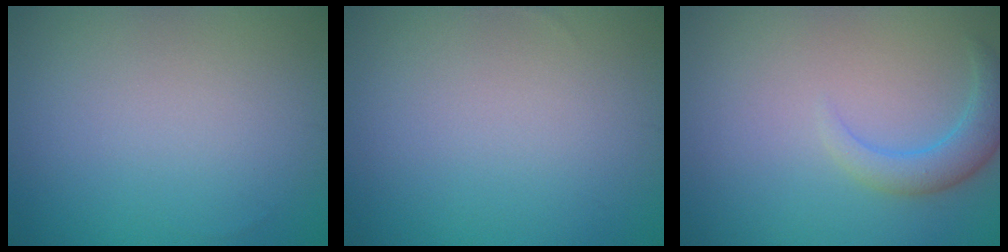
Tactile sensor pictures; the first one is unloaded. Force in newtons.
{"total": 0.0}
{"total": 2.8, "press": 2.8, "slide": 0.3}